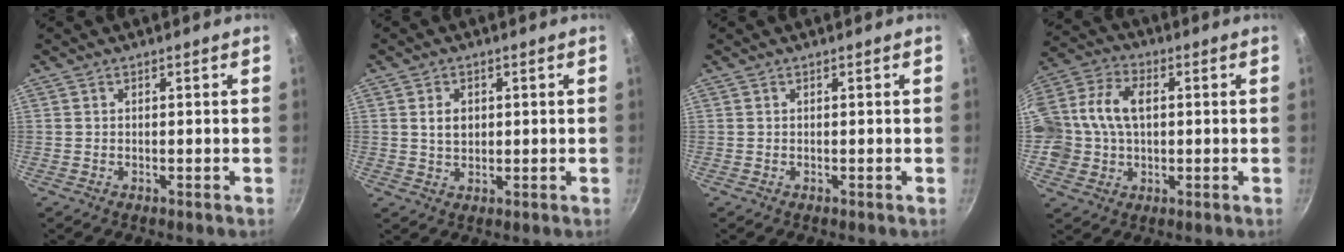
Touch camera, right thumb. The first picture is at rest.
{"total": 3.7, "force": [0.7, 2.7, 2.4], "torque": [-0.031, -0.002, 0.016]}
{"total": 0.0}
{"total": 12.3, "force": [1.1, 9.1, 8.2], "torque": [-0.143, 0.018, 0.008]}